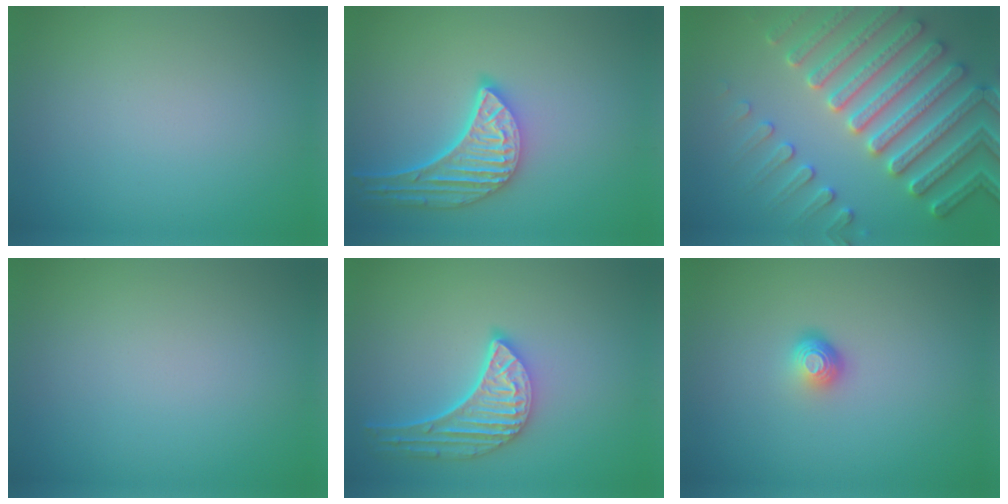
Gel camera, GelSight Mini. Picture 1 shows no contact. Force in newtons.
{"total": 5.4, "press": 4.3, "slide": 3.4}
{"total": 7.7, "press": 7.4, "slide": 2.0}
{"total": 0.0}
{"total": 5.0, "press": 4.0, "slide": 3.1}
{"total": 1.9, "press": 1.3, "slide": 1.4}